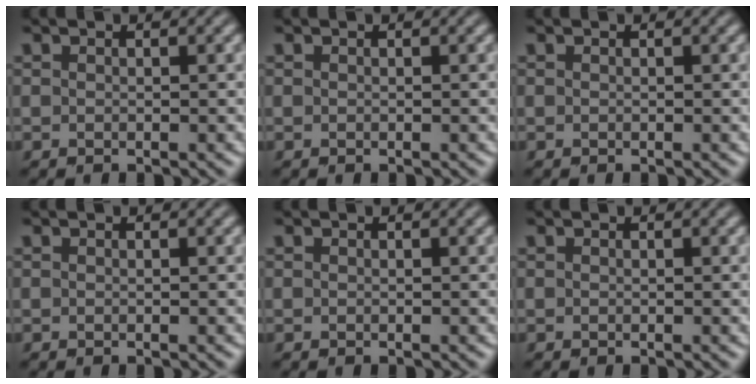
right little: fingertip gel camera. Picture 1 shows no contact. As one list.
[{"total": 0.0}, {"total": 0.0}, {"total": 0.0}, {"total": 0.0}, {"total": 0.0}]